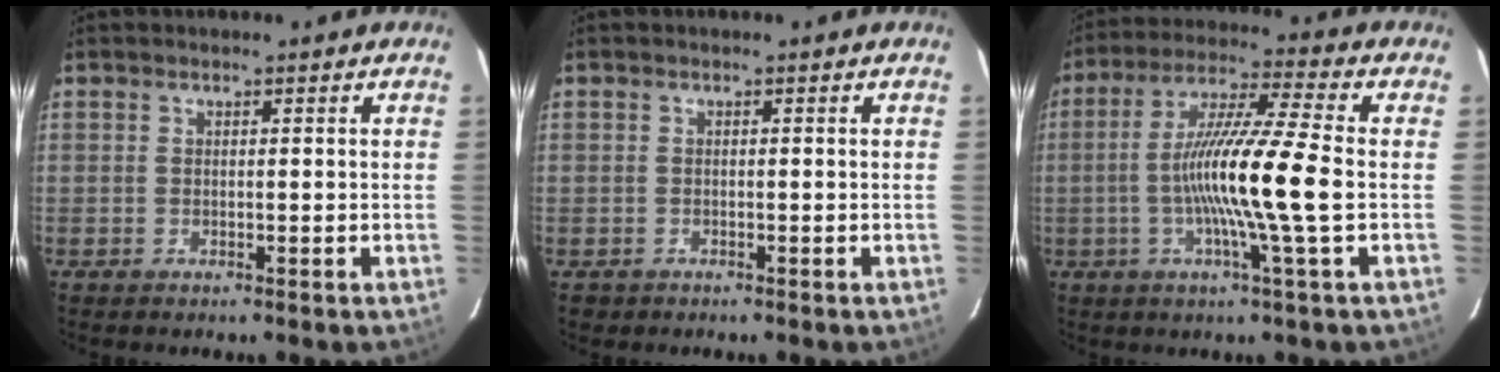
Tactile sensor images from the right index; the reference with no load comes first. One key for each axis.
{"total": 1.4, "fx": -0.7, "fy": 1.2, "fz": -0.1, "tx": -0.010, "ty": 0.004, "tz": -0.011}
{"total": 13.7, "fx": -1.9, "fy": -1.3, "fz": 13.5, "tx": -0.247, "ty": -0.006, "tz": -0.044}